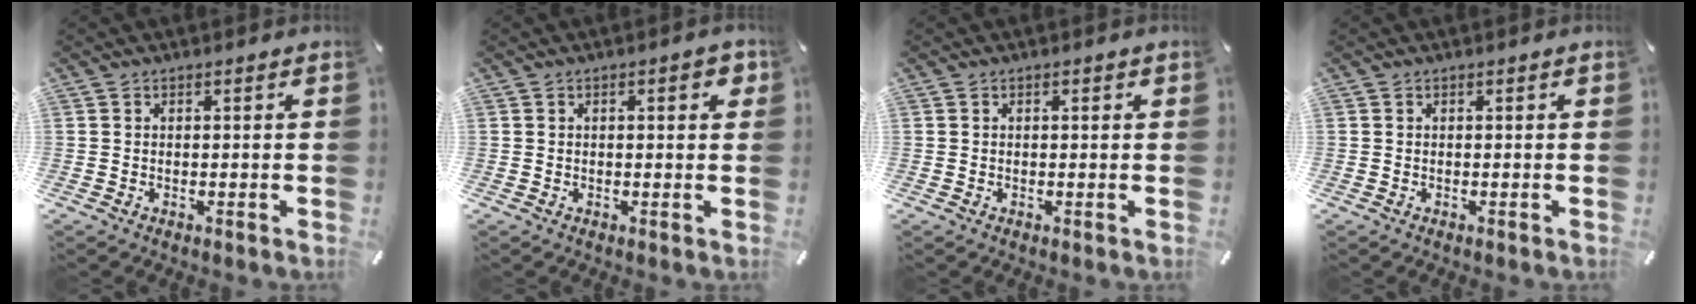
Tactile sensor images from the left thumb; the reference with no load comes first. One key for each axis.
{"total": 3.2, "fx": 1.0, "fy": 1.1, "fz": 2.9, "tx": -0.034, "ty": -0.003, "tz": 0.009}
{"total": 0.5, "fx": 0.1, "fy": 0.3, "fz": 0.4, "tx": -0.008, "ty": 0.001, "tz": 0.000}
{"total": 0.0}